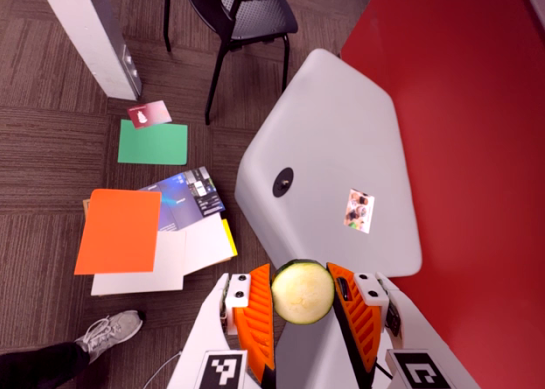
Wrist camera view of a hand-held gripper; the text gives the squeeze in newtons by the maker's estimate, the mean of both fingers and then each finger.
{"total": 10.2, "left": 10.6, "right": 9.7}